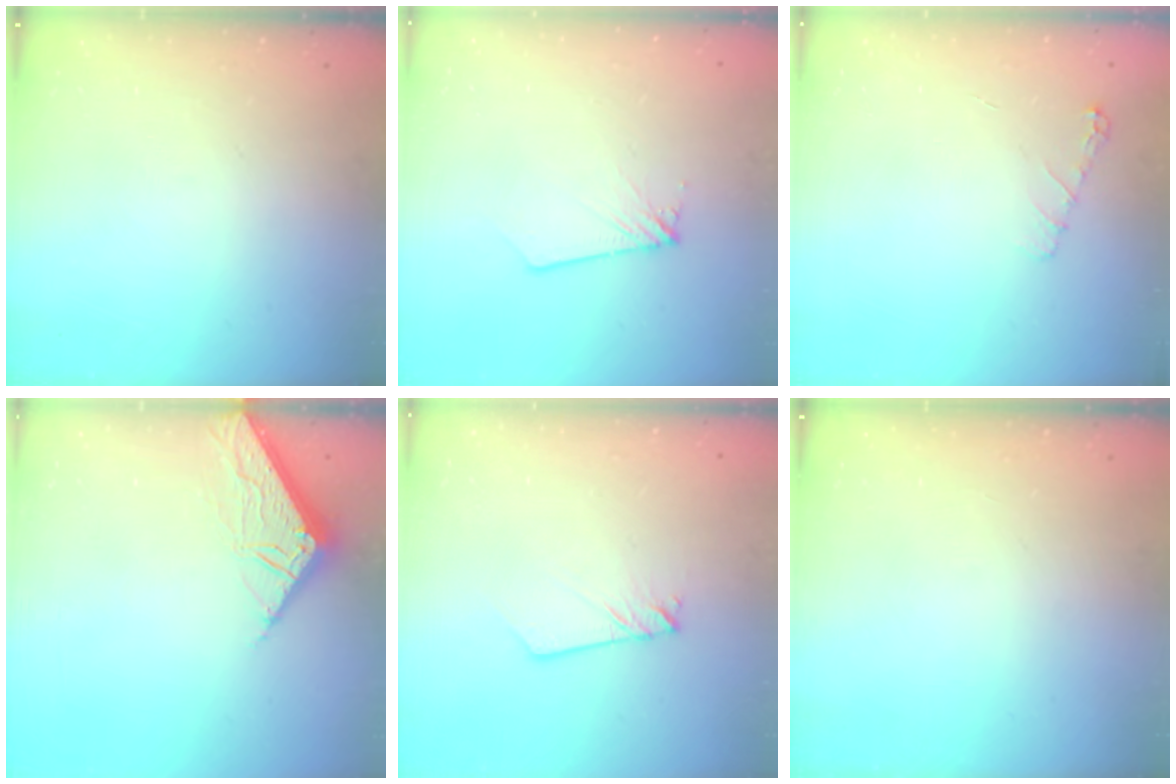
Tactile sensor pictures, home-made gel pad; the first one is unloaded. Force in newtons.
{"total": 1.8, "press": 1.8, "slide": 0.1}
{"total": 5.1, "press": 5.1, "slide": 0.4}
{"total": 7.9, "press": 7.8, "slide": 0.4}
{"total": 2.5, "press": 2.5, "slide": 0.2}
{"total": 0.0}